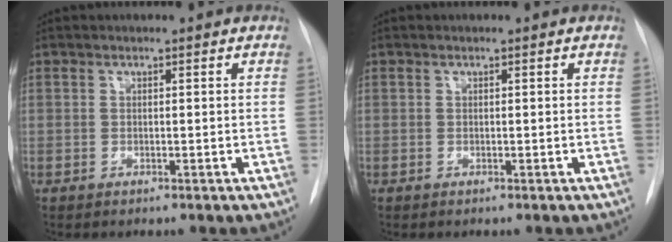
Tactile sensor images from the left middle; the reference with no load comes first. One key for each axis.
{"total": 0.0}